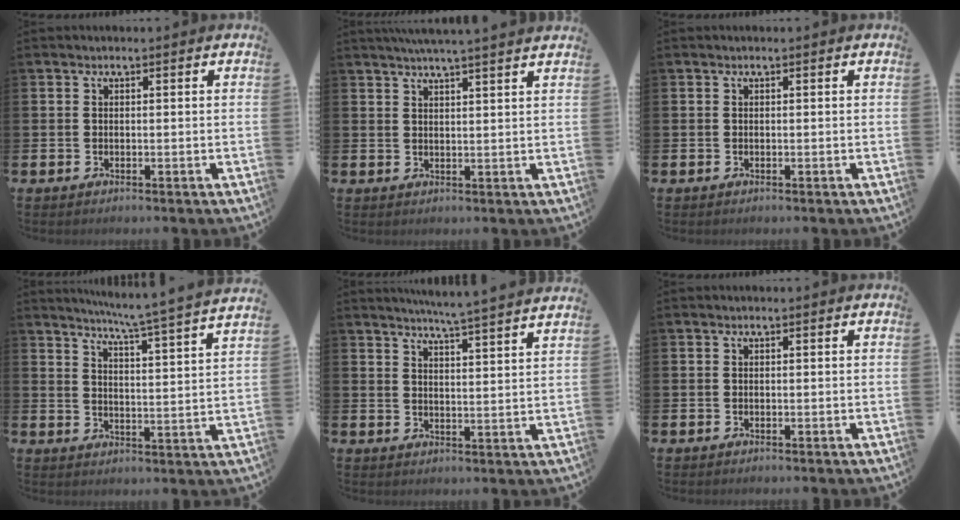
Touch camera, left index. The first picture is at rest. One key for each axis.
{"total": 3.9, "fx": 3.7, "fy": -0.9, "fz": 0.8, "tx": -0.021, "ty": -0.015, "tz": 0.067}
{"total": 0.0}
{"total": 6.0, "fx": 5.5, "fy": -1.2, "fz": 2.1, "tx": -0.055, "ty": -0.044, "tz": 0.088}
{"total": 5.5, "fx": 5.3, "fy": -1.2, "fz": 1.1, "tx": -0.033, "ty": -0.035, "tz": 0.090}
{"total": 0.0}